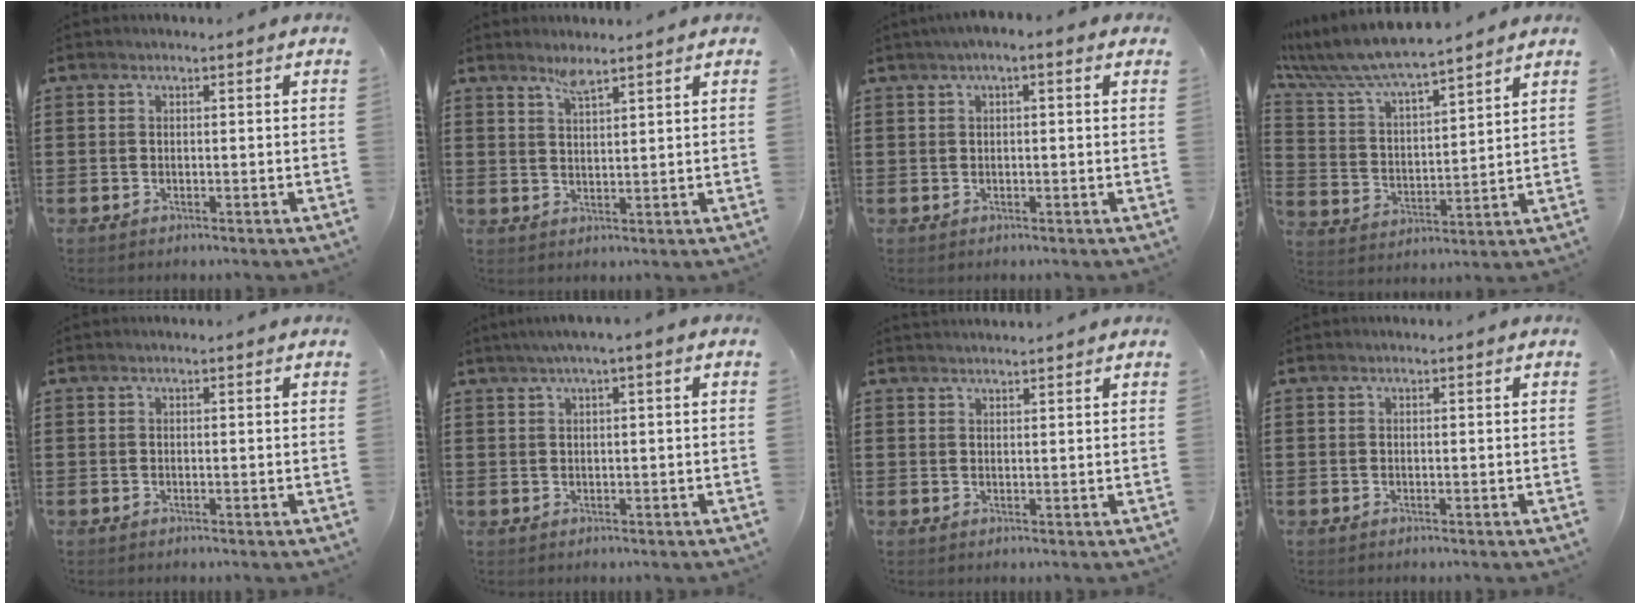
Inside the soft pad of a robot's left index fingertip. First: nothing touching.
{"total": 2.8, "force": [2.4, 0.1, 1.4], "torque": [-0.033, -0.001, 0.044]}
{"total": 1.7, "force": [0.2, 0.3, 1.7], "torque": [-0.031, 0.000, 0.003]}
{"total": 7.0, "force": [6.5, 0.7, 2.7], "torque": [-0.082, -0.037, 0.110]}
{"total": 0.0}
{"total": 1.6, "force": [0.3, 0.1, 1.5], "torque": [-0.027, -0.001, 0.005]}
{"total": 1.2, "force": [1.2, 0.1, 0.0], "torque": [-0.001, -0.001, 0.025]}
{"total": 0.0}